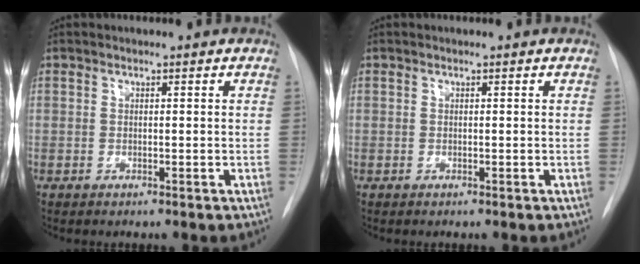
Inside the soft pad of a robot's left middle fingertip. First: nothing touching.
{"total": 0.0}